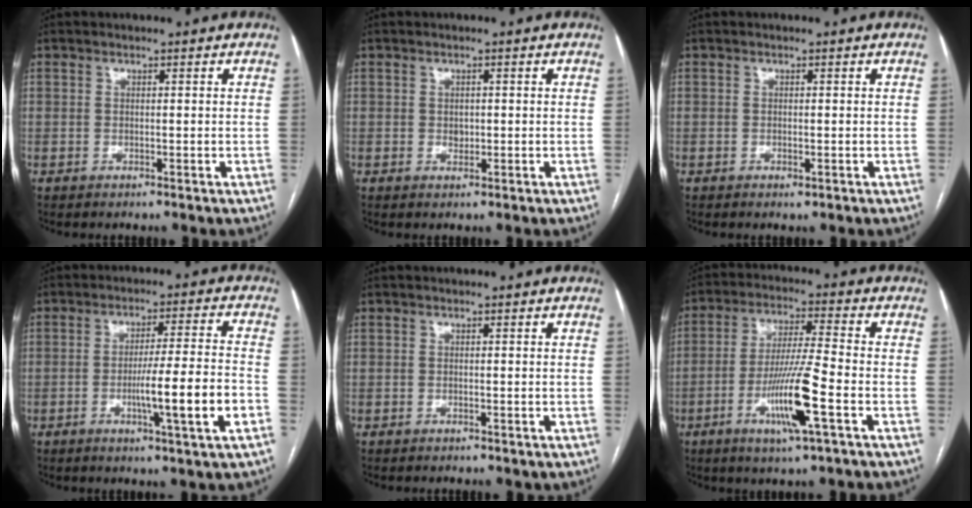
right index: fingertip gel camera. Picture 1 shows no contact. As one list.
[{"total": 1.2, "force": [0.0, 1.0, 0.8], "torque": [-0.011, 0.001, 0.002]}, {"total": 0.7, "force": [-0.4, 0.3, 0.5], "torque": [-0.006, -0.001, -0.003]}, {"total": 12.2, "force": [-3.7, -0.8, 11.6], "torque": [-0.195, -0.007, -0.063]}, {"total": 0.7, "force": [-0.6, 0.4, 0.2], "torque": [-0.006, 0.000, -0.007]}, {"total": 11.3, "force": [-4.2, -0.1, 10.5], "torque": [-0.204, -0.012, -0.080]}]